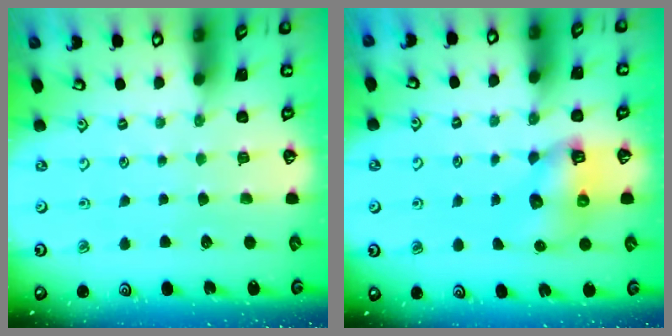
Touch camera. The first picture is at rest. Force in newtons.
{"total": 7.8, "press": 7.8, "slide": 0.9}